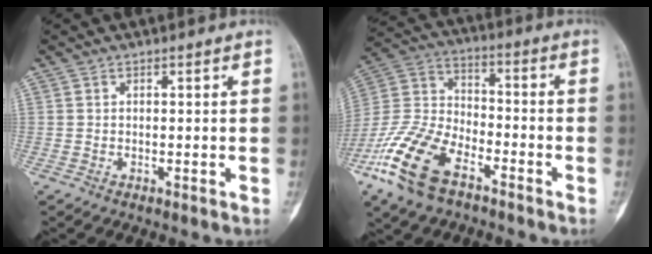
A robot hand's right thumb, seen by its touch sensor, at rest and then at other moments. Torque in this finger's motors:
{"motor_torque": [0.40, 0.77, 1.79, -1.01, 0.59]}